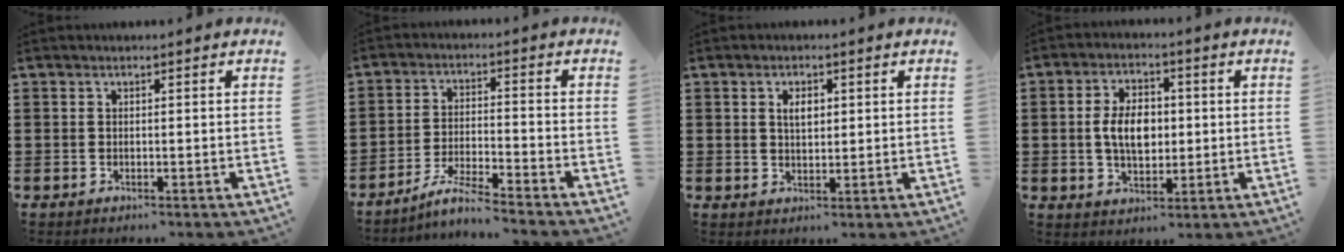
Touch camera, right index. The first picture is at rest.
{"total": 5.6, "force": [-5.2, -0.6, 2.2], "torque": [-0.056, -0.017, -0.105]}
{"total": 2.7, "force": [0.8, 1.4, 2.2], "torque": [-0.039, 0.003, 0.011]}
{"total": 6.7, "force": [0.1, 4.1, 5.3], "torque": [-0.112, 0.006, -0.007]}